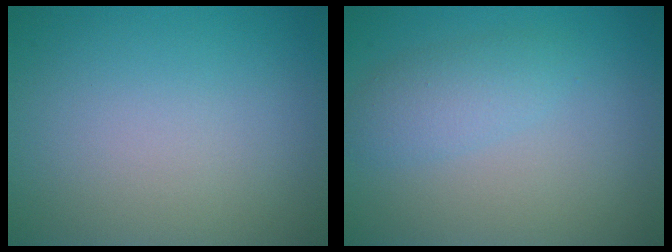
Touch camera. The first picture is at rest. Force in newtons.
{"total": 2.4, "press": 2.4, "slide": 0.1}